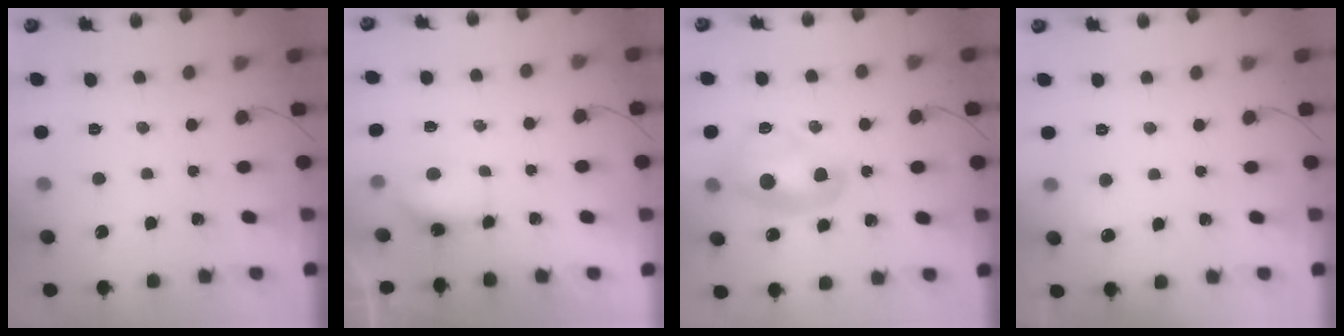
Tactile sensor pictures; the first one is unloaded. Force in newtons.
{"total": 4.9, "press": 4.8, "slide": 0.7}
{"total": 16.4, "press": 12.3, "slide": 10.8}
{"total": 3.9, "press": 3.7, "slide": 1.2}